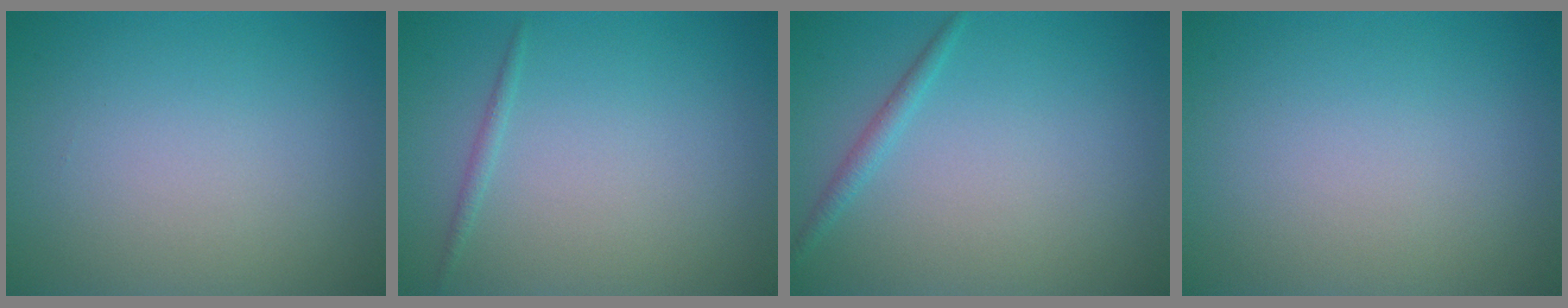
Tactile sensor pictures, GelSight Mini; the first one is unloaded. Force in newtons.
{"total": 0.7, "press": 0.7, "slide": 0.0}
{"total": 1.1, "press": 1.1, "slide": 0.1}
{"total": 0.0}